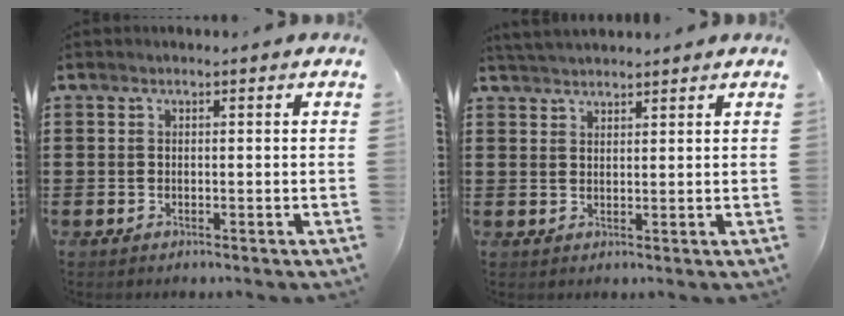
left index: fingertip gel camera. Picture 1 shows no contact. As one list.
[{"total": 2.4, "force": [2.4, 0.2, 0.3], "torque": [-0.011, 0.001, 0.047]}]